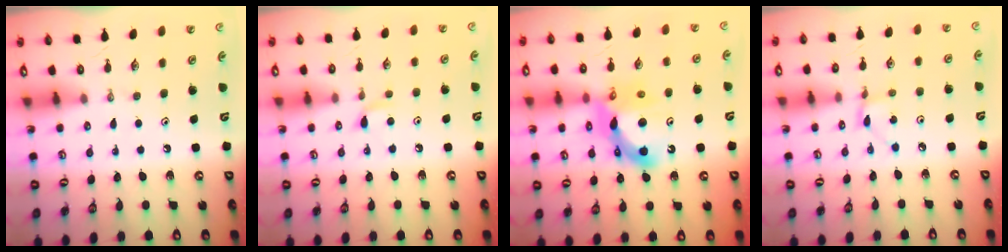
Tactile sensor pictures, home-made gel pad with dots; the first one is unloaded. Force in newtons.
{"total": 4.8, "press": 4.7, "slide": 0.6}
{"total": 11.4, "press": 11.0, "slide": 3.0}
{"total": 1.8, "press": 1.8, "slide": 0.1}